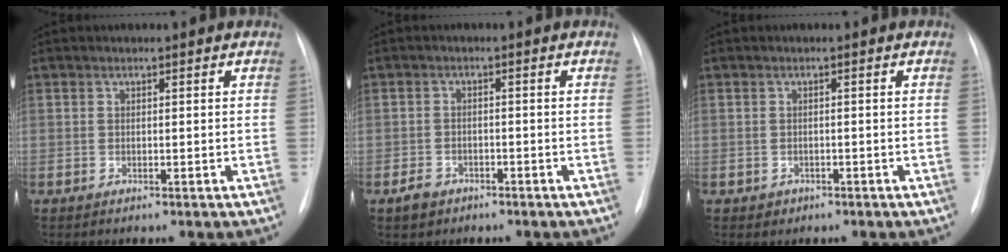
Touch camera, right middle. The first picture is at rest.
{"total": 2.3, "force": [-1.0, 2.0, 0.7], "torque": [-0.019, 0.005, -0.010]}
{"total": 1.2, "force": [-0.6, 1.1, 0.1], "torque": [-0.001, 0.004, -0.006]}